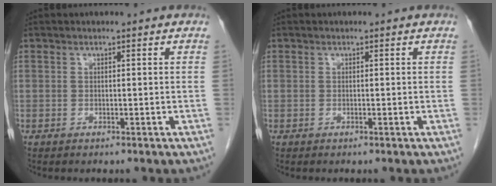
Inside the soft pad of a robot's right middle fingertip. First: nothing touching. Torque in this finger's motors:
{"motor_torque": [0.35, 0.03, -0.06, 0.00]}